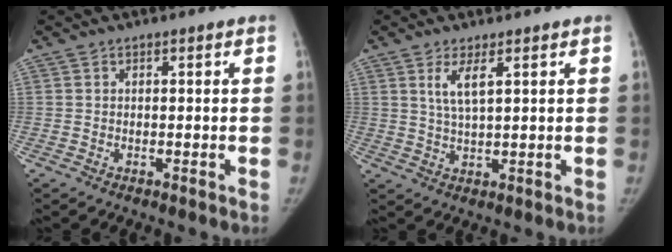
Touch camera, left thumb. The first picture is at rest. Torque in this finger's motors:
{"motor_torque": [0.05, -0.24, 0.74, -0.40, 0.02]}